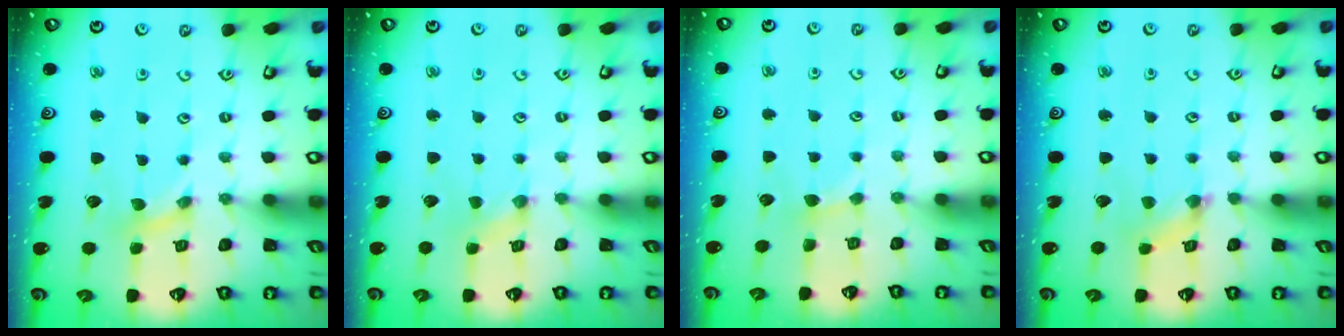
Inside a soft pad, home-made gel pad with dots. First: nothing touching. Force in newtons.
{"total": 0.0}
{"total": 2.4, "press": 2.4, "slide": 0.4}
{"total": 1.5, "press": 1.4, "slide": 0.3}